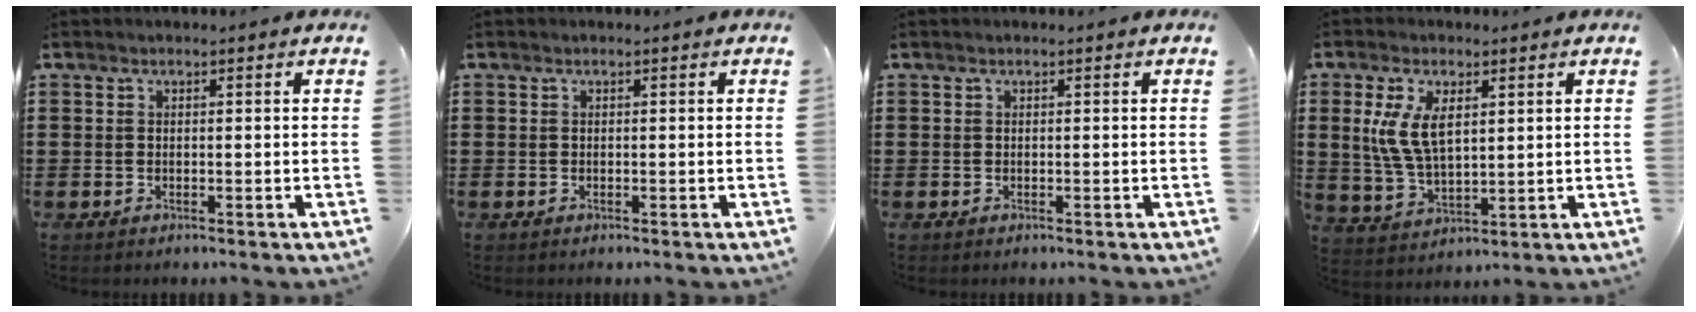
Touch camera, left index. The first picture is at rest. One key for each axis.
{"total": 0.0}
{"total": 0.0}
{"total": 7.5, "fx": 2.2, "fy": 3.7, "fz": 6.2, "tx": -0.141, "ty": 0.004, "tz": 0.035}